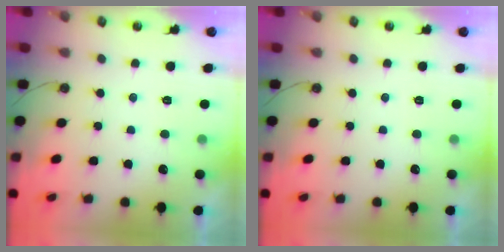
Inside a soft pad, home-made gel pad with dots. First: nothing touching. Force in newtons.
{"total": 0.0}